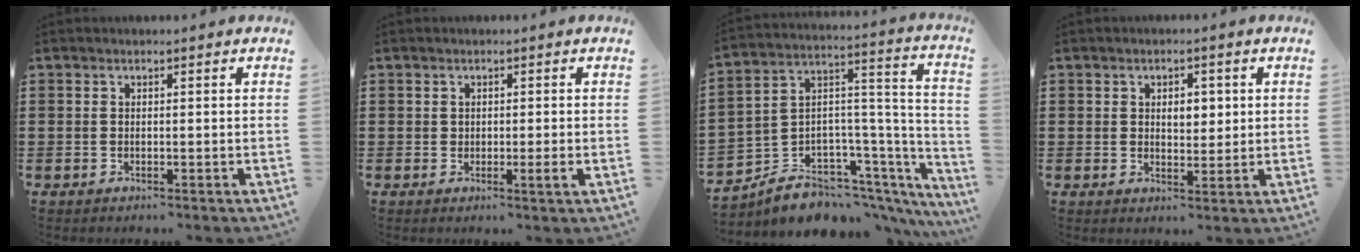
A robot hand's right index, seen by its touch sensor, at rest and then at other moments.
{"total": 1.4, "force": [-0.2, 0.3, 1.4], "torque": [-0.023, -0.003, -0.004]}
{"total": 6.6, "force": [-4.8, 4.3, 1.1], "torque": [-0.028, -0.009, -0.083]}
{"total": 3.4, "force": [0.7, 2.2, 2.6], "torque": [-0.041, 0.005, 0.005]}